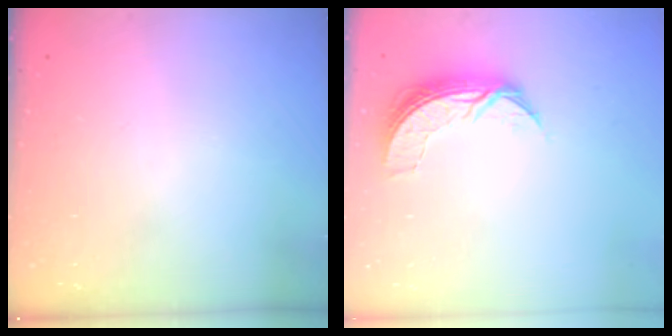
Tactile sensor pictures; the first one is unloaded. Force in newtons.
{"total": 7.4, "press": 7.3, "slide": 0.5}